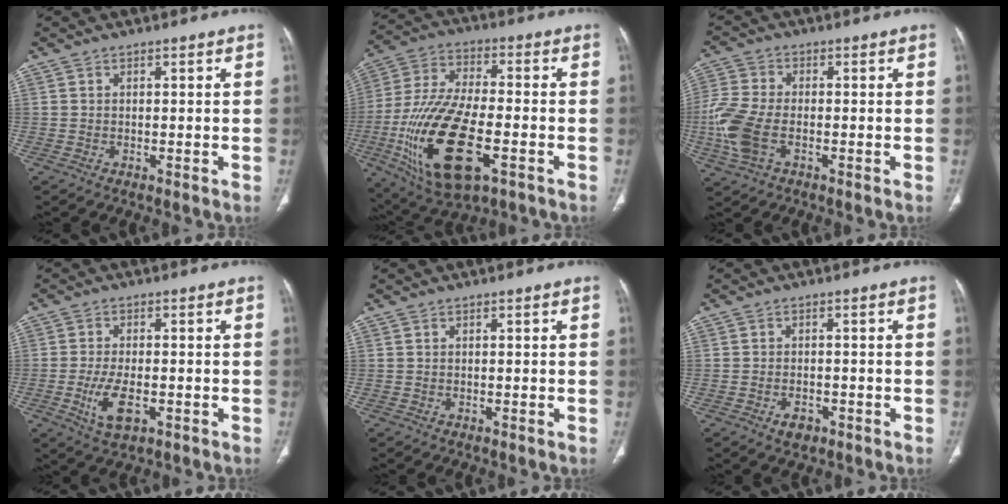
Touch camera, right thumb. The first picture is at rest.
{"total": 22.5, "force": [-7.0, 9.7, 19.1], "torque": [-0.393, 0.005, -0.114]}
{"total": 10.2, "force": [-2.6, 5.7, 8.0], "torque": [-0.203, 0.007, -0.054]}
{"total": 6.8, "force": [-2.1, 3.2, 5.6], "torque": [-0.111, 0.002, -0.032]}
{"total": 0.0}
{"total": 3.0, "force": [-1.6, 1.8, 1.7], "torque": [-0.027, 0.005, -0.020]}